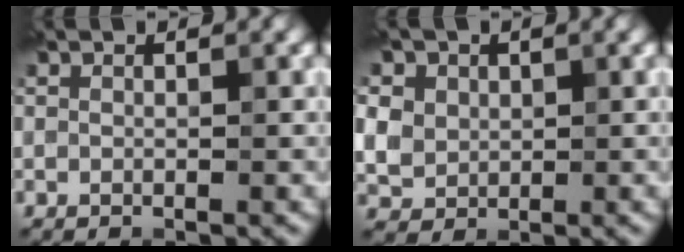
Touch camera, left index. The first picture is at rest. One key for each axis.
{"total": 6.6, "fx": 2.5, "fy": 5.4, "fz": 2.8, "tx": -0.080, "ty": 0.023, "tz": 0.035}